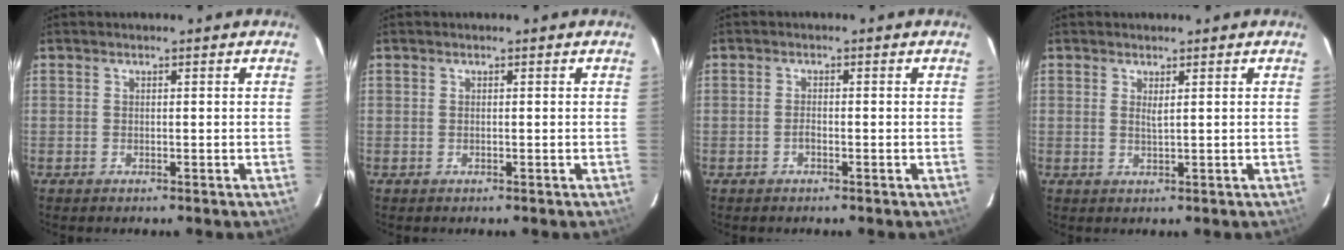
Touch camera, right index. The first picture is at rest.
{"total": 0.0}
{"total": 0.9, "force": [-0.6, 0.4, 0.6], "torque": [-0.013, 0.003, -0.012]}
{"total": 1.3, "force": [0.6, 0.1, 1.1], "torque": [-0.021, -0.002, 0.010]}